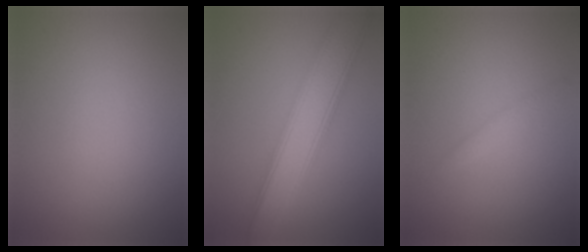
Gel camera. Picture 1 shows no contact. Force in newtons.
{"total": 6.3, "press": 6.3, "slide": 0.3}
{"total": 1.0, "press": 0.9, "slide": 0.2}